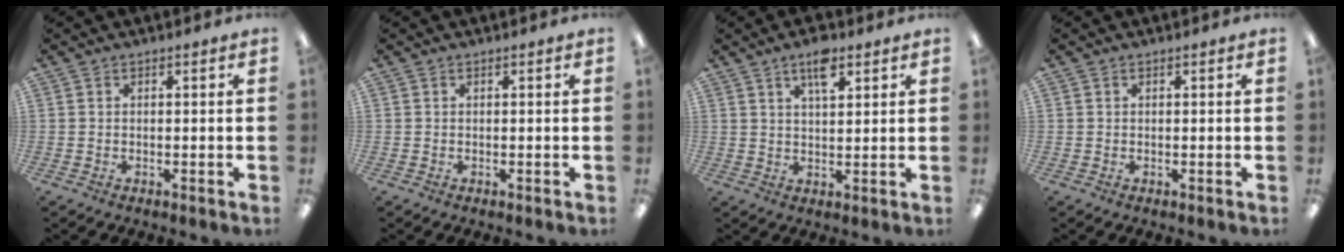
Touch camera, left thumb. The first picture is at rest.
{"total": 0.0}
{"total": 6.5, "force": [4.0, 2.6, 4.4], "torque": [-0.064, -0.012, 0.064]}
{"total": 0.0}